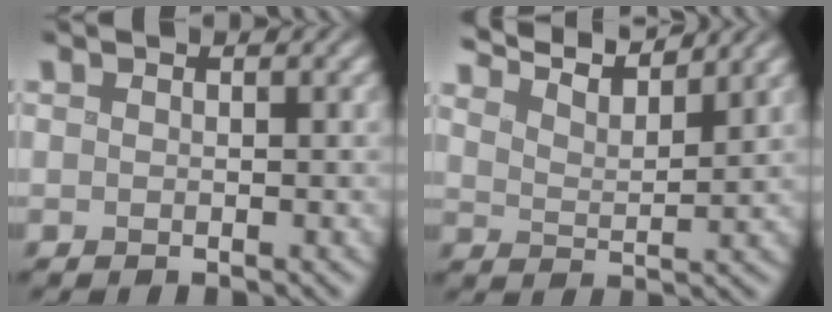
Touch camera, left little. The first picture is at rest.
{"total": 7.9, "force": [7.0, 1.7, 3.3], "torque": [-0.046, 0.017, 0.084]}